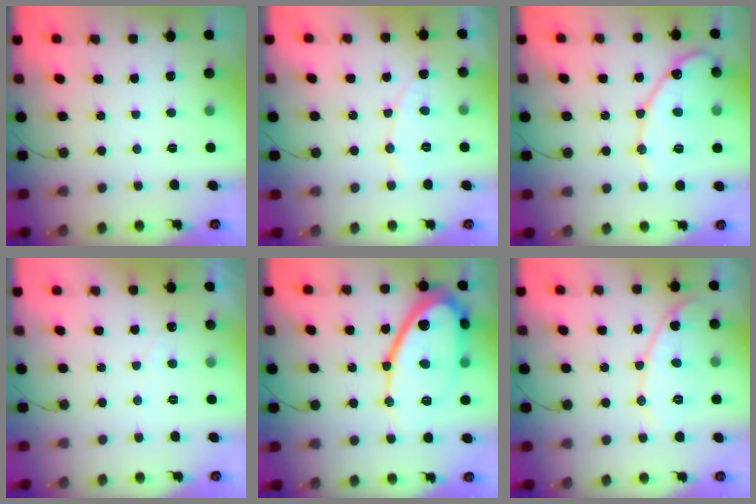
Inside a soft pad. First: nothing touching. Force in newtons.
{"total": 5.5, "press": 5.5, "slide": 0.4}
{"total": 13.7, "press": 13.6, "slide": 1.3}
{"total": 2.3, "press": 2.3, "slide": 0.1}
{"total": 19.7, "press": 19.6, "slide": 1.8}
{"total": 10.2, "press": 10.2, "slide": 0.4}